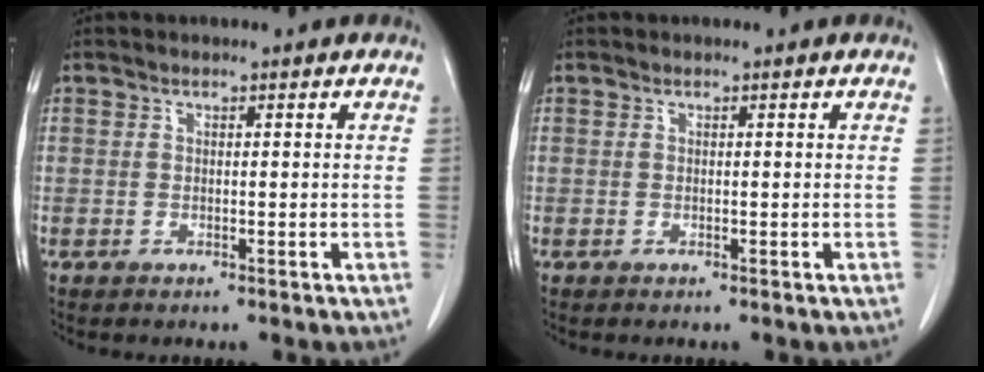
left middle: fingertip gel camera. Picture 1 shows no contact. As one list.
[{"total": 0.0}]